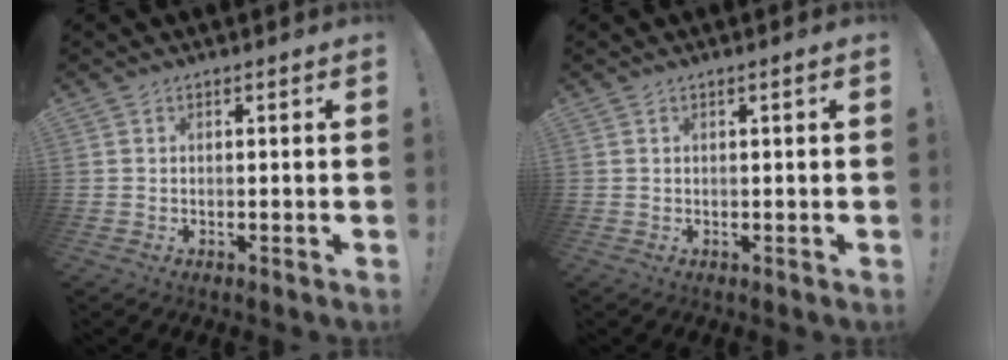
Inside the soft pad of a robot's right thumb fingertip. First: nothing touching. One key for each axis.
{"total": 1.1, "fx": 0.3, "fy": -0.2, "fz": 1.1, "tx": -0.013, "ty": -0.004, "tz": 0.001}